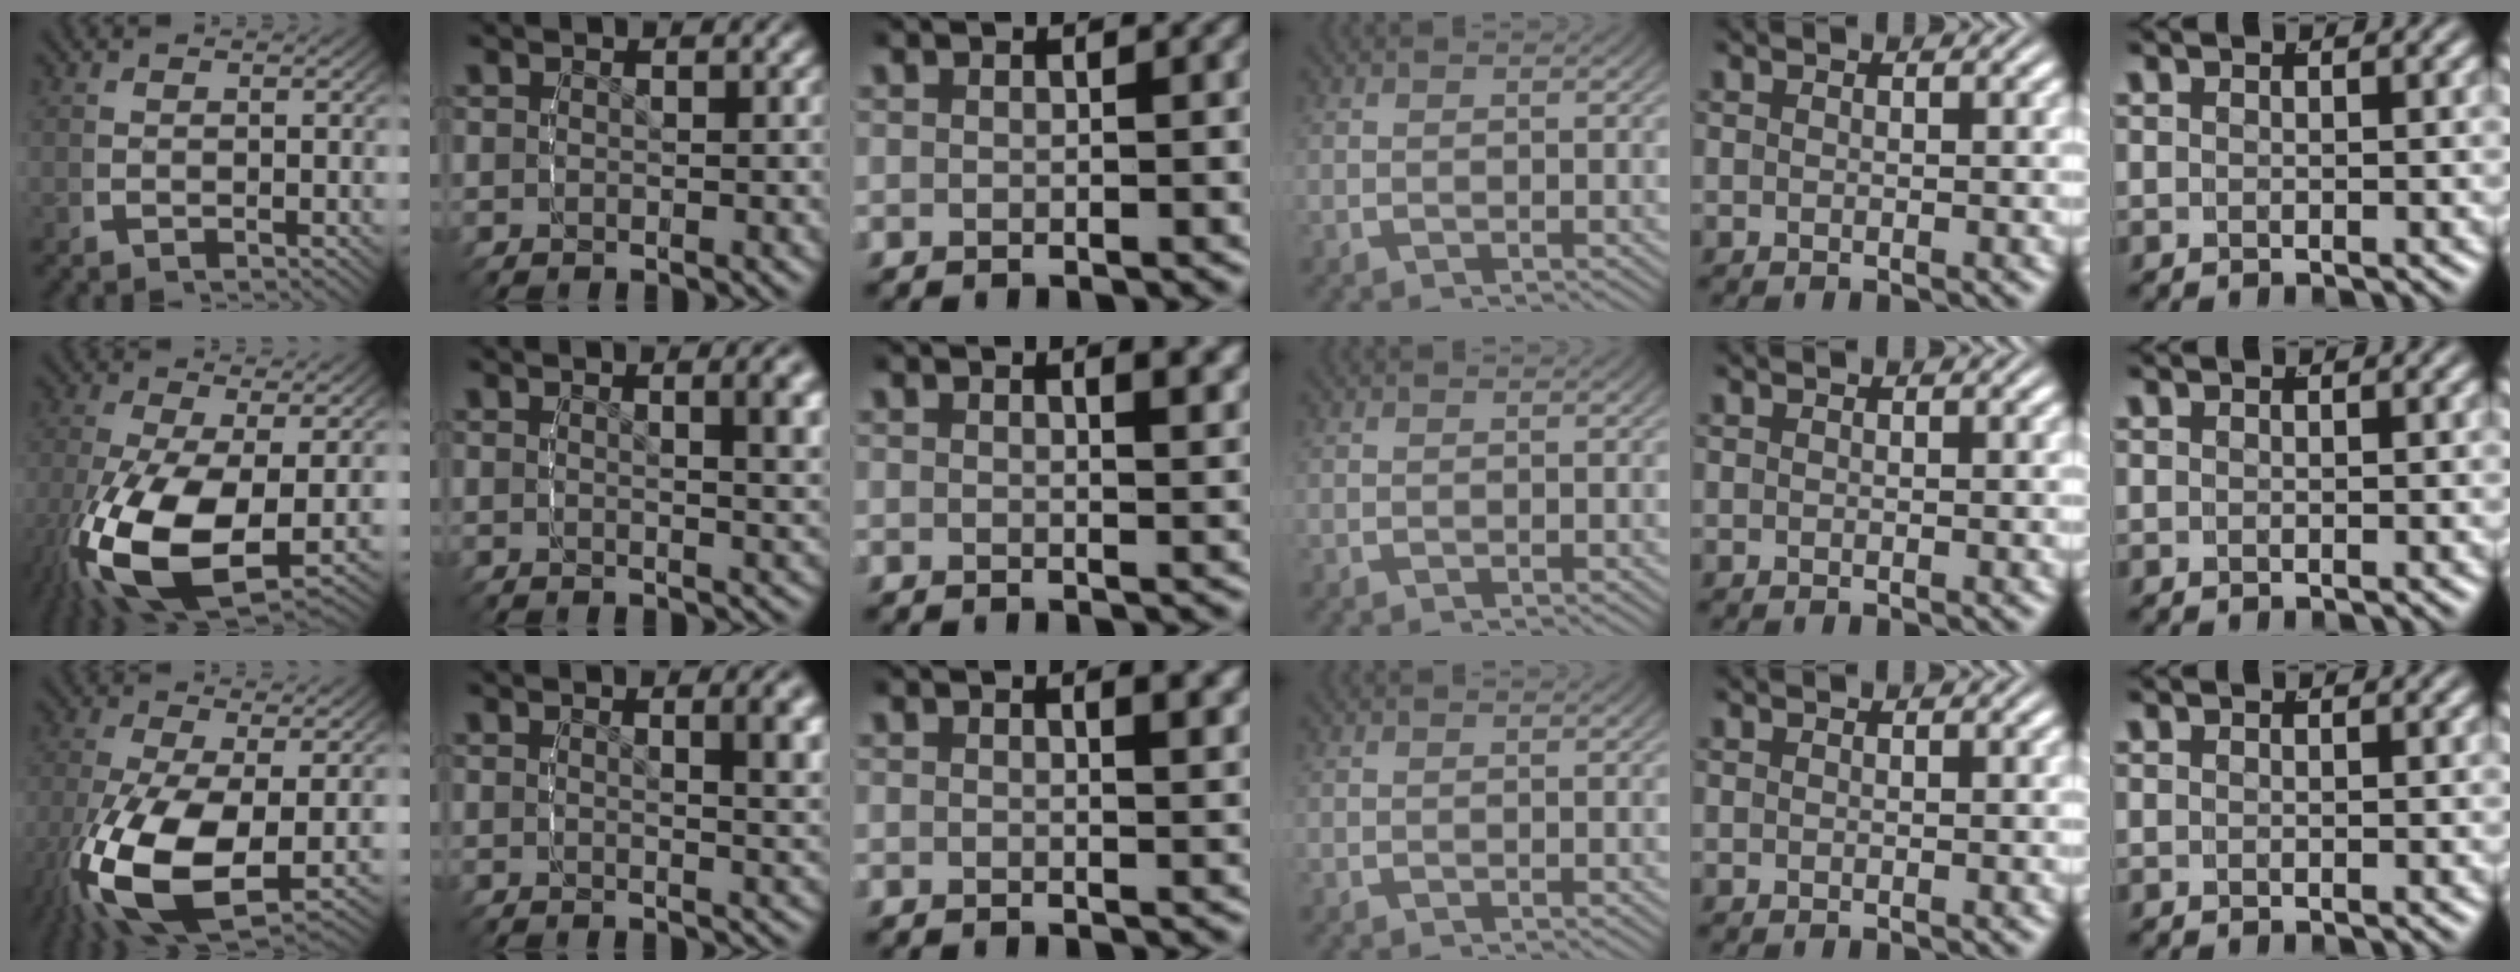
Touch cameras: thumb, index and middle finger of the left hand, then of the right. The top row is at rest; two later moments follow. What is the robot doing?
{"motion": "lift_and_place", "object": "screwdriver"}